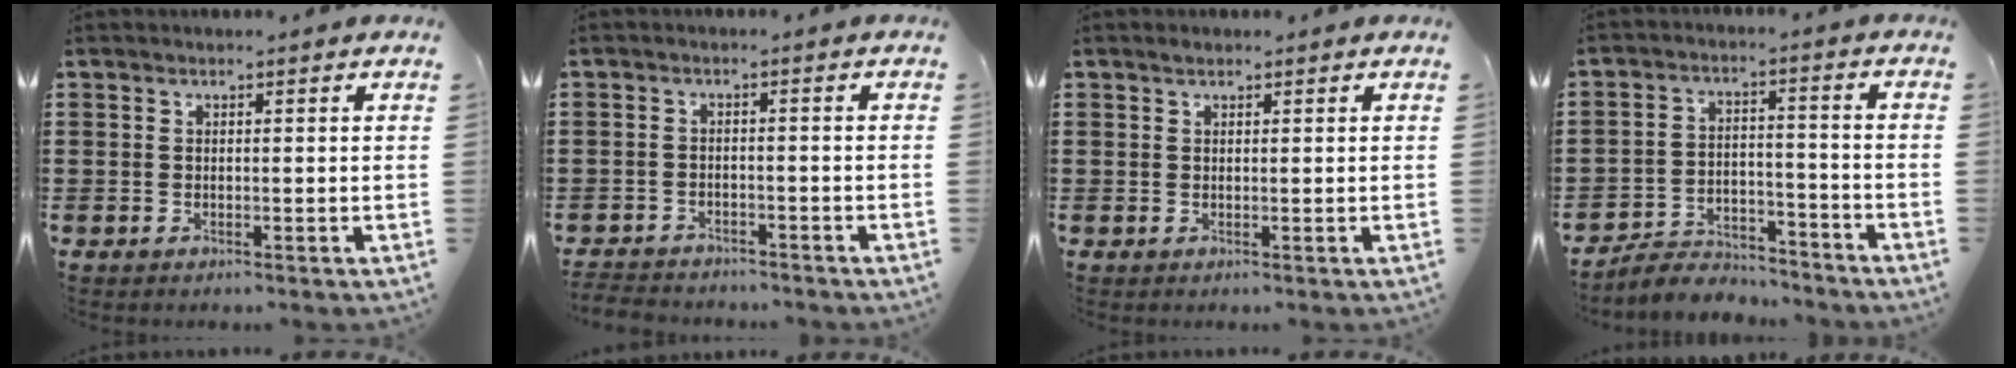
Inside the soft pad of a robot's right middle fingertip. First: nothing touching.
{"total": 2.7, "force": [-2.7, 0.4, -0.1], "torque": [-0.005, -0.003, -0.058]}
{"total": 0.5, "force": [0.5, 0.2, 0.0], "torque": [-0.002, 0.000, 0.010]}
{"total": 5.2, "force": [-5.1, 1.0, 0.5], "torque": [-0.011, 0.011, -0.103]}